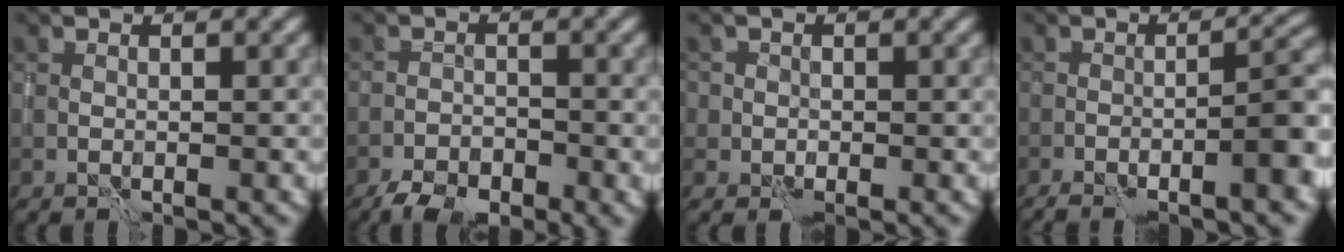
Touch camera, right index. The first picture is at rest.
{"total": 5.7, "force": [-4.3, 2.5, 2.7], "torque": [-0.038, -0.017, -0.071]}
{"total": 1.3, "force": [-0.3, 1.3, 0.2], "torque": [0.007, -0.002, -0.009]}
{"total": 7.7, "force": [-4.4, 1.6, 6.1], "torque": [-0.074, 0.010, -0.067]}